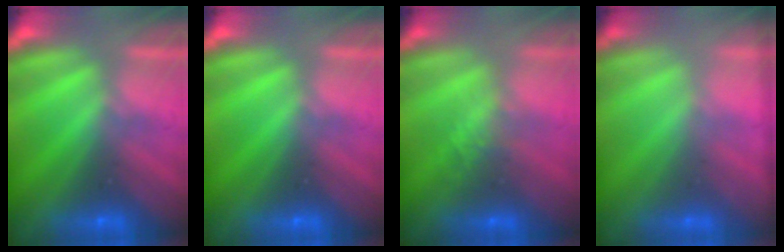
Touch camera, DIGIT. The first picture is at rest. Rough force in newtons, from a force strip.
{"total": 0.0}
{"total": 1.1}
{"total": 1.7}